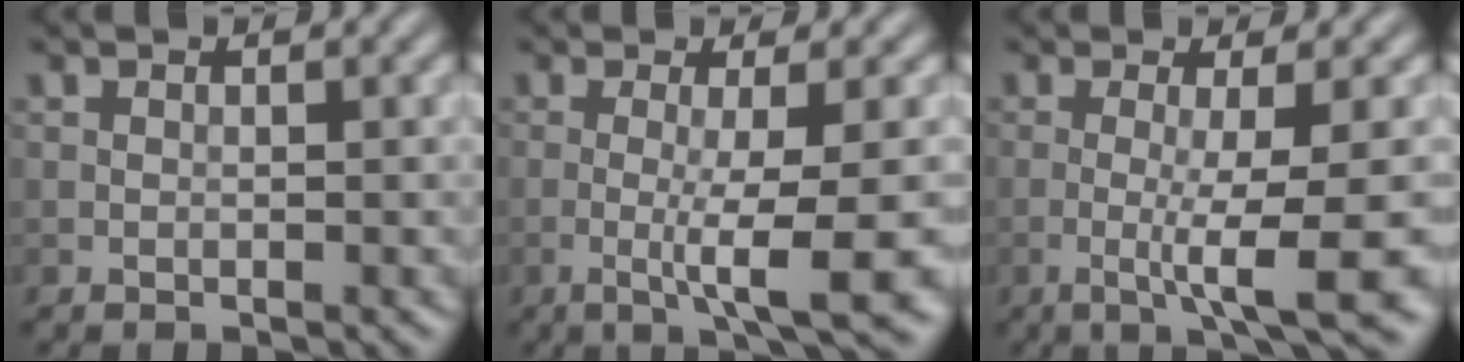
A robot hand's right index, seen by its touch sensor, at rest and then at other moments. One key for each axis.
{"total": 7.2, "fx": -1.5, "fy": 1.3, "fz": 6.9, "tx": -0.106, "ty": -0.012, "tz": -0.026}
{"total": 7.2, "fx": -1.5, "fy": 1.2, "fz": 6.9, "tx": -0.105, "ty": -0.010, "tz": -0.026}